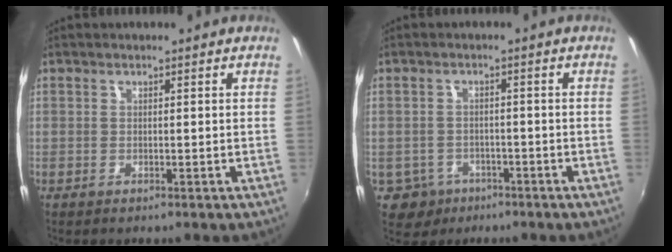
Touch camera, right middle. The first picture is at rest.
{"total": 5.6, "force": [-2.8, 4.7, 1.2], "torque": [-0.038, -0.001, -0.036]}